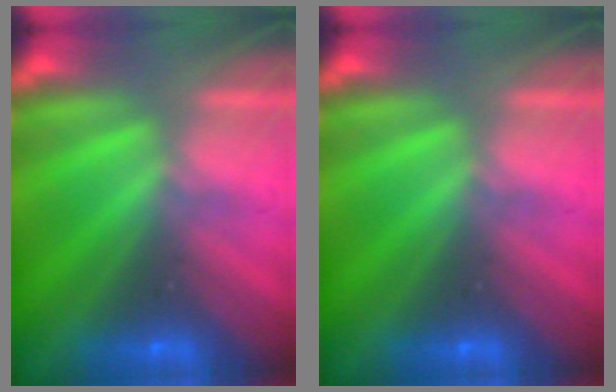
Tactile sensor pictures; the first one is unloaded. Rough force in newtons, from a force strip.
{"total": 0.0}